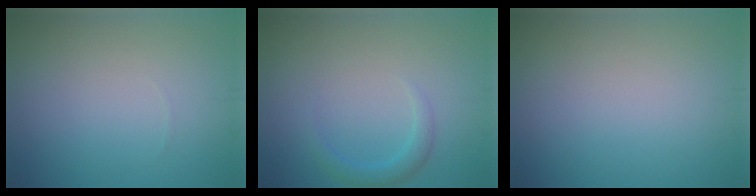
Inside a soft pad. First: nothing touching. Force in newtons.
{"total": 1.7, "press": 1.7, "slide": 0.2}
{"total": 0.0}